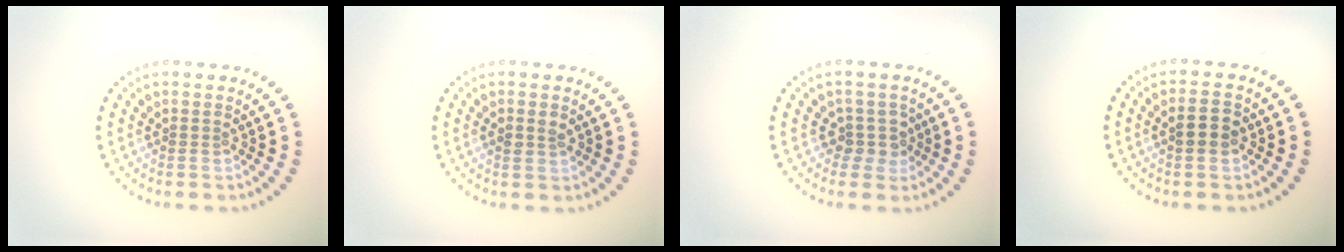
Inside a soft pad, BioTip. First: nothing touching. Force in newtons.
{"total": 1.4, "press": 1.4, "slide": 0.2}
{"total": 2.2, "press": 1.8, "slide": 1.2}
{"total": 2.5, "press": 2.5, "slide": 0.1}